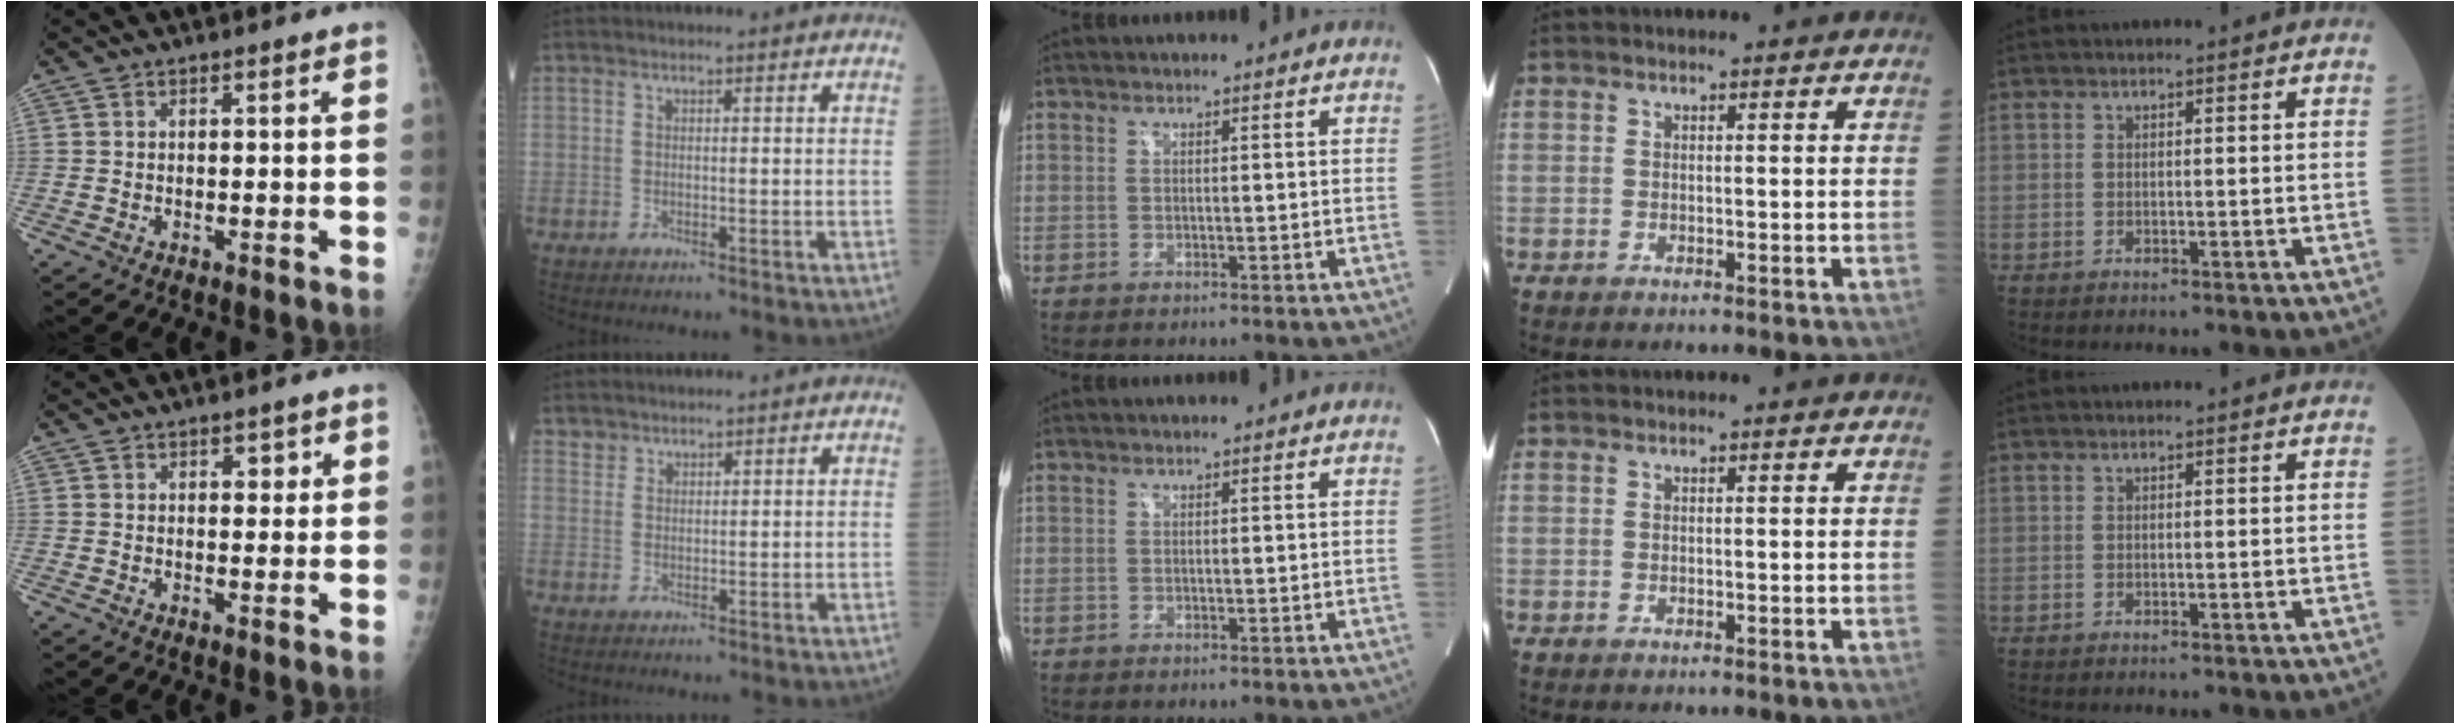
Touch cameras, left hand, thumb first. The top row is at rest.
{"thumb": {"total": 2.3, "force": [1.2, 1.3, 1.4], "torque": [0.004, -0.003, 0.016]}, "index": {"total": 1.5, "force": [1.4, 0.5, -0.2], "torque": [0.002, 0.007, 0.029]}}